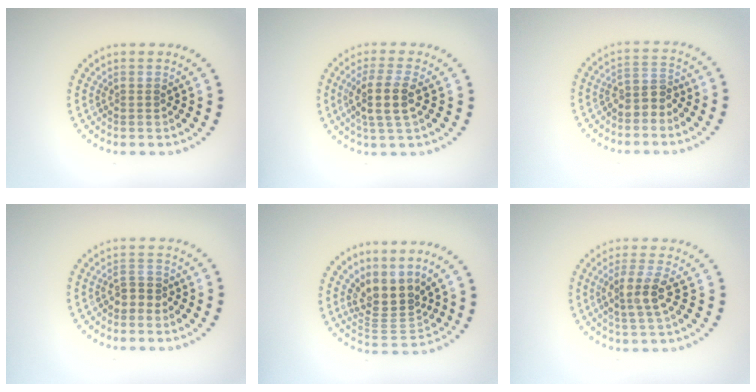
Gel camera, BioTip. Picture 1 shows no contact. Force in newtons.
{"total": 3.3, "press": 2.9, "slide": 1.7}
{"total": 2.4, "press": 2.0, "slide": 1.4}
{"total": 1.7, "press": 1.6, "slide": 0.8}
{"total": 3.9, "press": 3.0, "slide": 2.5}
{"total": 3.2, "press": 2.8, "slide": 1.6}